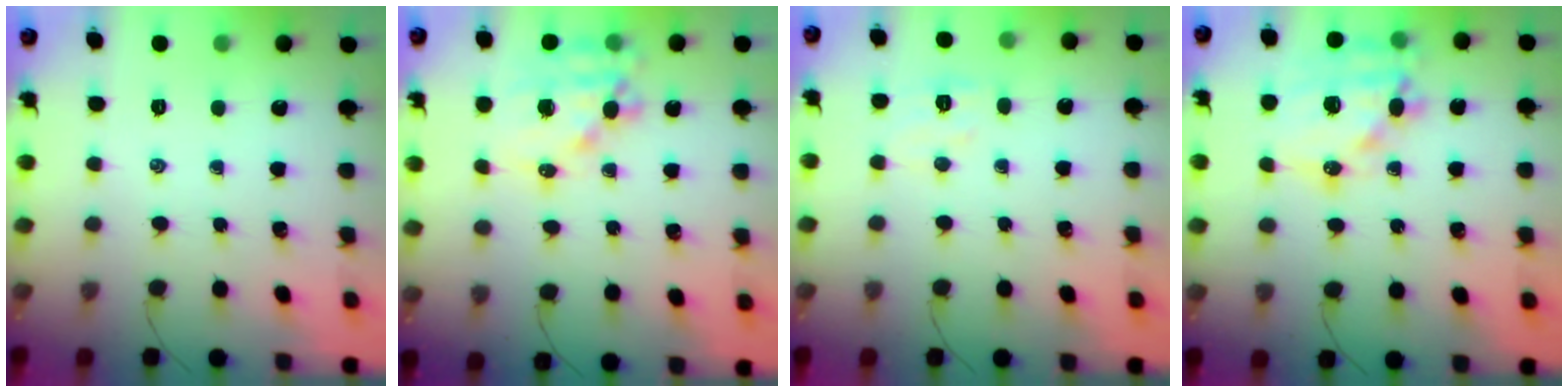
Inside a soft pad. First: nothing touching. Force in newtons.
{"total": 14.0, "press": 13.6, "slide": 3.1}
{"total": 6.5, "press": 6.4, "slide": 1.2}
{"total": 15.4, "press": 15.1, "slide": 3.2}